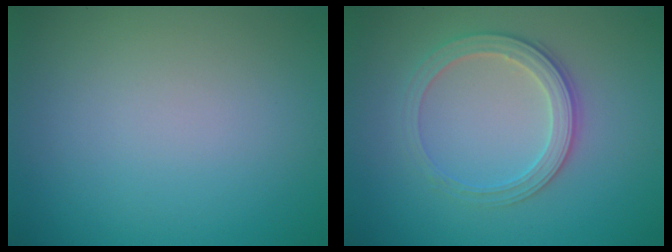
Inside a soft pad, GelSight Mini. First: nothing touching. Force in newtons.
{"total": 2.9, "press": 2.8, "slide": 0.7}